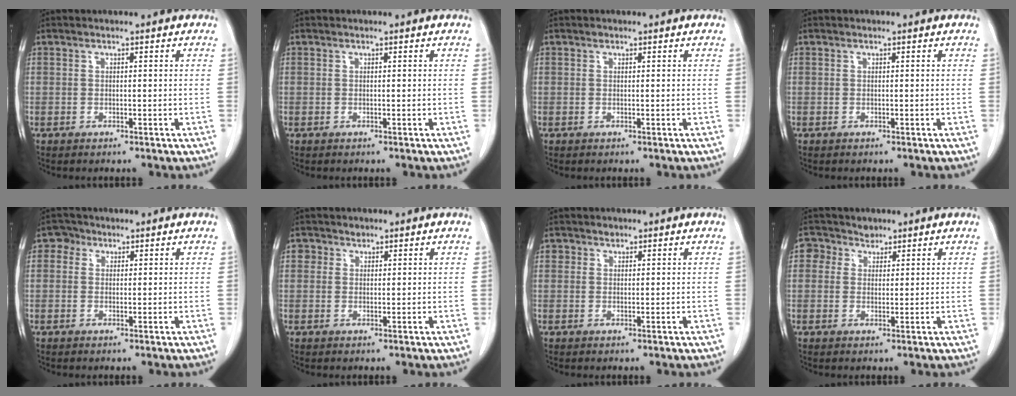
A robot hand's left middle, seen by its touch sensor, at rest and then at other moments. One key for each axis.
{"total": 0.0}
{"total": 0.0}
{"total": 0.0}
{"total": 1.9, "fx": 0.9, "fy": 1.7, "fz": 0.4, "tx": 0.000, "ty": 0.003, "tz": 0.008}
{"total": 1.7, "fx": 0.9, "fy": 1.5, "fz": 0.1, "tx": 0.009, "ty": 0.001, "tz": 0.008}
{"total": 1.1, "fx": 0.6, "fy": 0.9, "fz": 0.1, "tx": 0.006, "ty": -0.001, "tz": 0.007}
{"total": 3.2, "fx": 1.8, "fy": 2.6, "fz": 0.0, "tx": 0.005, "ty": 0.016, "tz": 0.028}